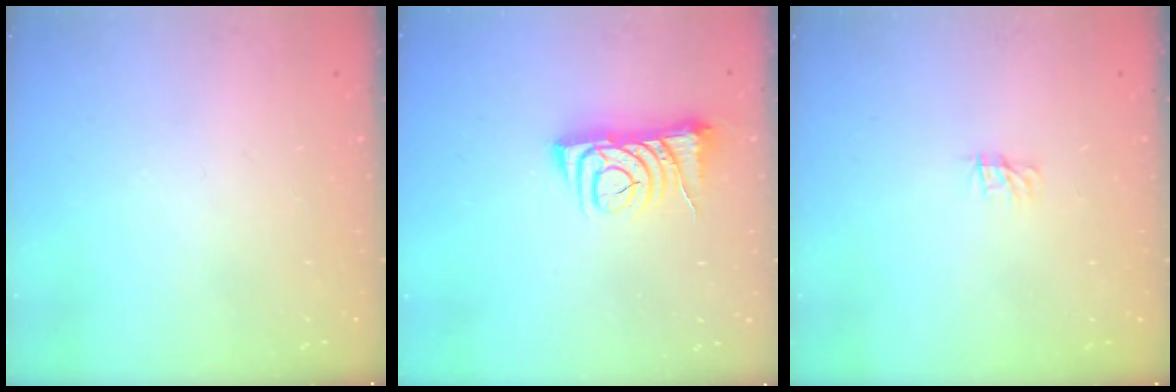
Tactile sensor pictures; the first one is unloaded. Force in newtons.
{"total": 7.1, "press": 7.1, "slide": 1.0}
{"total": 0.0}